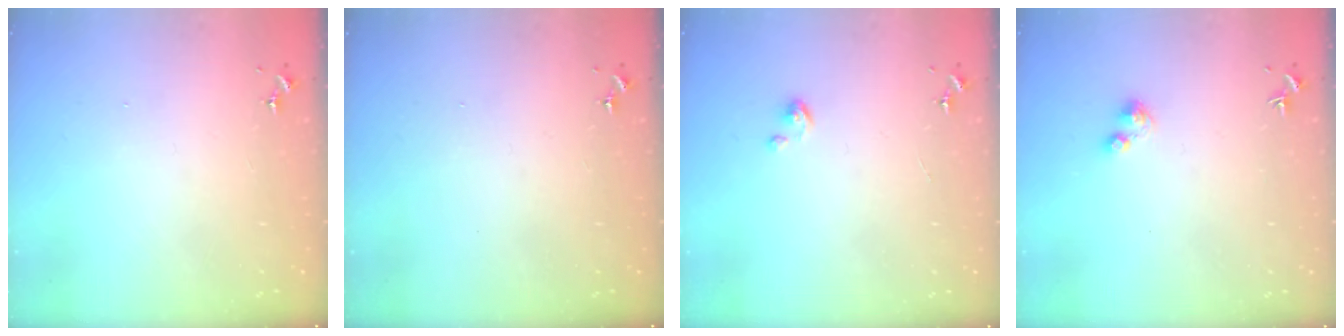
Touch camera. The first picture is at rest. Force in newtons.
{"total": 0.0}
{"total": 3.4, "press": 3.4, "slide": 0.2}
{"total": 2.6, "press": 2.6, "slide": 0.3}